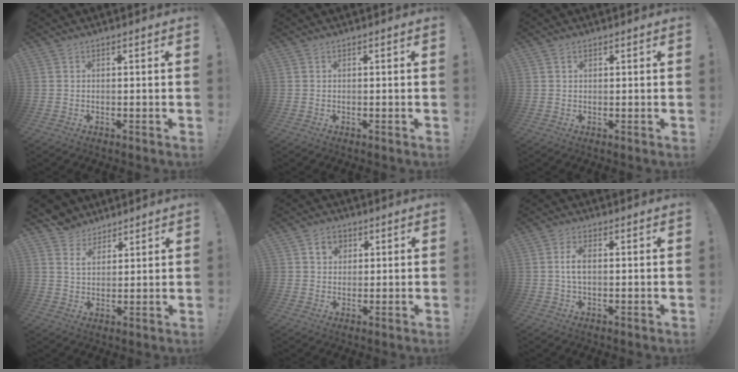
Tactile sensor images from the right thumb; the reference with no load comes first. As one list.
[{"total": 0.0}, {"total": 0.7, "force": [0.4, 0.4, 0.3], "torque": [0.000, -0.001, 0.006]}, {"total": 7.1, "force": [5.0, 4.9, 1.3], "torque": [-0.024, -0.038, 0.096]}, {"total": 5.0, "force": [1.8, 4.2, 2.0], "torque": [-0.019, -0.003, 0.030]}, {"total": 4.4, "force": [0.6, 2.3, 3.7], "torque": [-0.057, 0.002, 0.007]}]